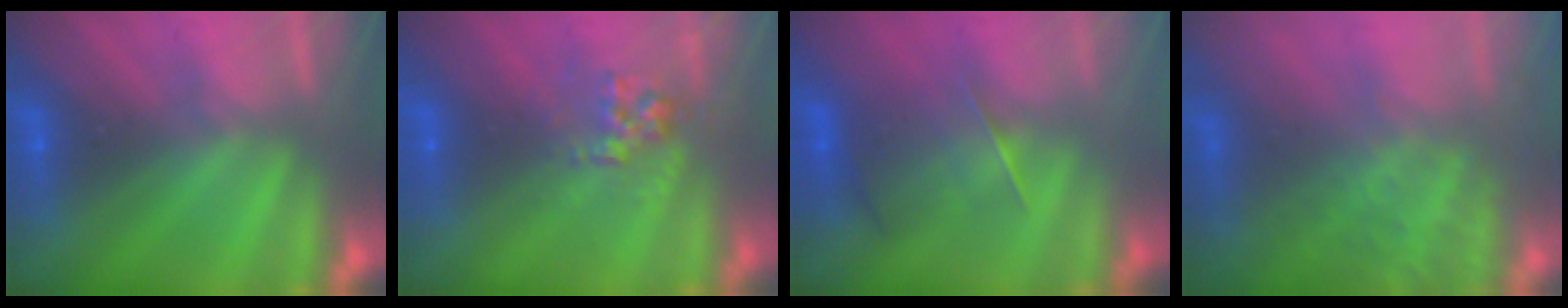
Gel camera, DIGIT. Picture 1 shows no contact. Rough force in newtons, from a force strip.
{"total": 2.7}
{"total": 2.1}
{"total": 9.9}